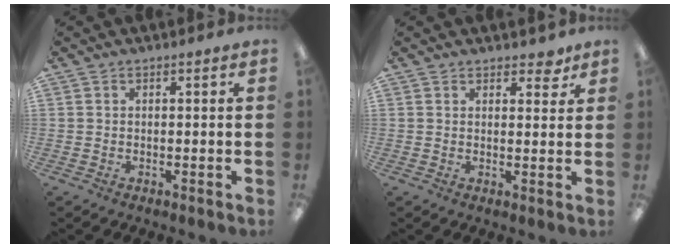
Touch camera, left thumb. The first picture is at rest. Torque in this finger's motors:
{"motor_torque": [-0.05, 0.03, -0.08, -0.21, 0.01]}